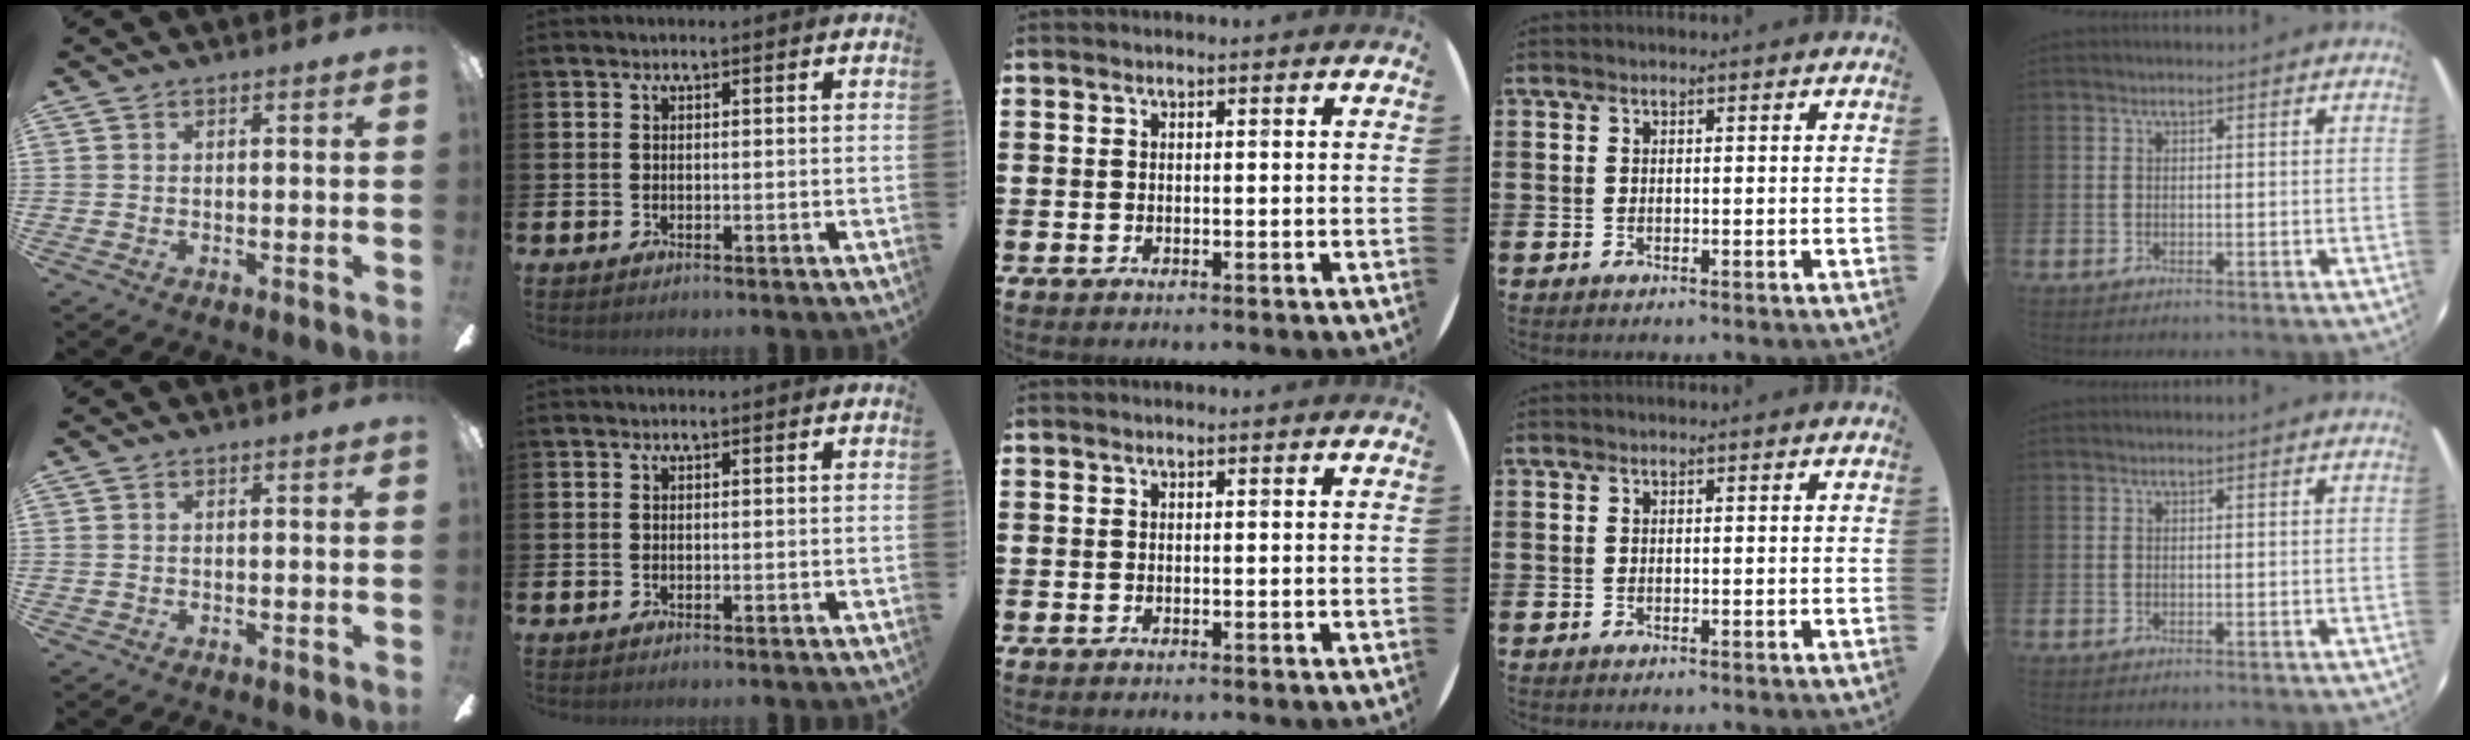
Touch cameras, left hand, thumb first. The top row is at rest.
{}